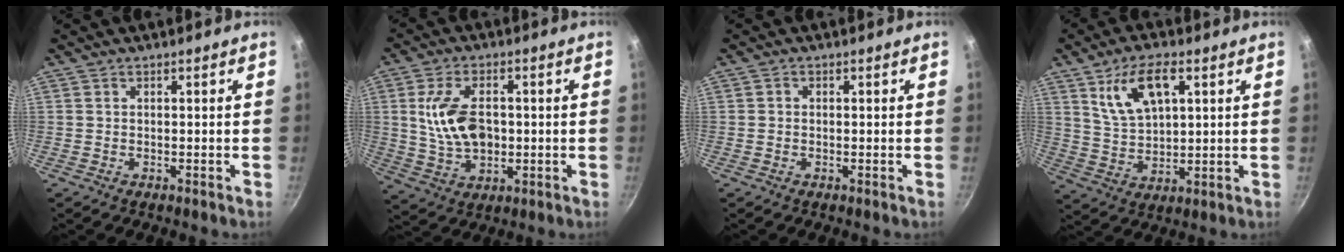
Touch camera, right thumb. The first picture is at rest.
{"total": 11.1, "force": [0.9, 6.8, 8.7], "torque": [-0.154, 0.000, 0.026]}
{"total": 0.7, "force": [-0.1, 0.6, 0.3], "torque": [-0.002, 0.002, -0.005]}
{"total": 10.6, "force": [4.7, 5.1, 8.0], "torque": [-0.135, -0.010, 0.097]}